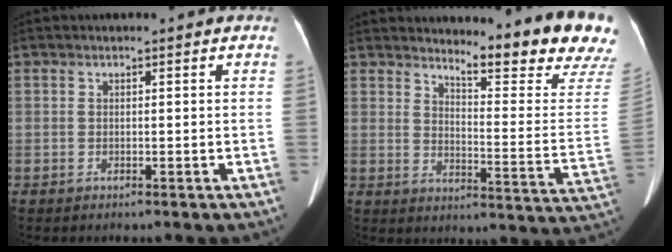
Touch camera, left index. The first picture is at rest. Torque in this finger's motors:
{"motor_torque": [0.27, -0.84, -0.28, -0.02]}